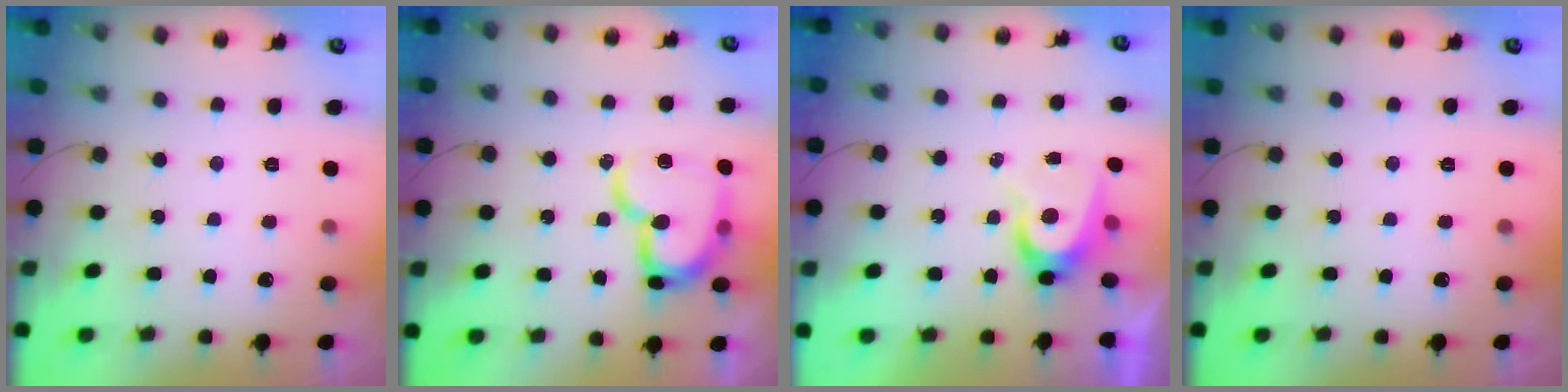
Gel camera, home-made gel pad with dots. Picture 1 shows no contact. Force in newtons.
{"total": 18.3, "press": 18.3, "slide": 0.9}
{"total": 6.7, "press": 6.7, "slide": 0.3}
{"total": 0.0}